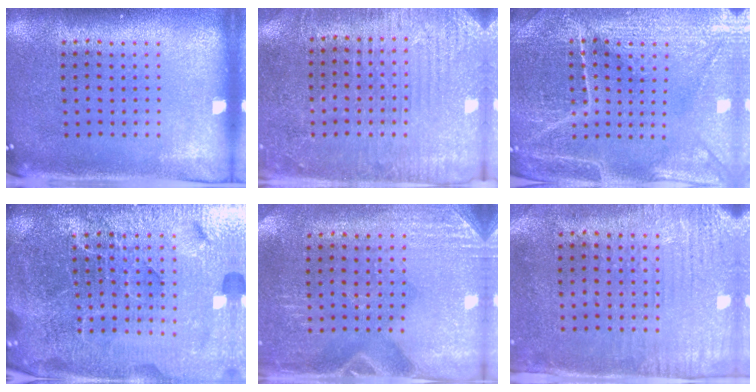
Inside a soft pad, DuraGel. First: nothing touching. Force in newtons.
{"total": 2.9, "press": 2.8, "slide": 0.6}
{"total": 4.3, "press": 4.2, "slide": 0.9}
{"total": 7.2, "press": 6.2, "slide": 3.7}
{"total": 2.8, "press": 2.5, "slide": 1.3}
{"total": 3.1, "press": 2.4, "slide": 1.9}